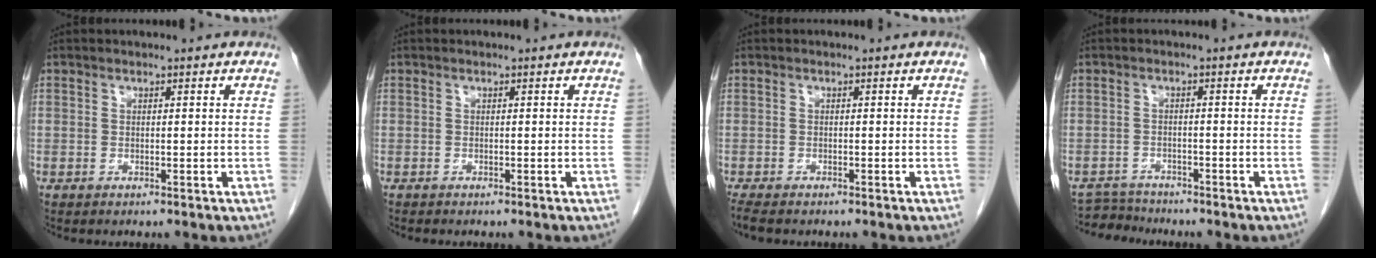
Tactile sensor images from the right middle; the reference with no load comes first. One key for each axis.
{"total": 0.0}
{"total": 2.9, "fx": -2.4, "fy": 0.8, "fz": 1.5, "tx": -0.030, "ty": -0.010, "tz": -0.035}
{"total": 3.4, "fx": -3.3, "fy": 0.4, "fz": -0.9, "tx": 0.016, "ty": -0.008, "tz": -0.056}